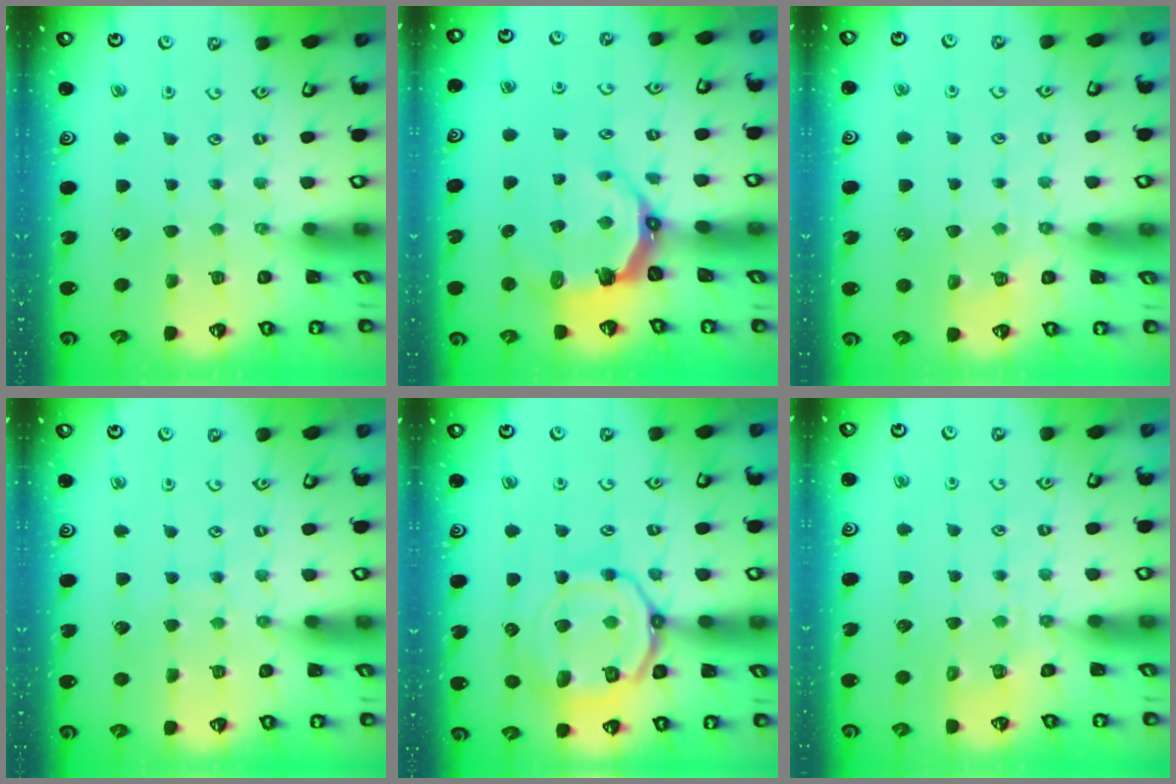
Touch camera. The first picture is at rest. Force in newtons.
{"total": 7.4, "press": 5.6, "slide": 4.8}
{"total": 3.0, "press": 2.6, "slide": 1.5}
{"total": 5.7, "press": 5.7, "slide": 0.5}
{"total": 17.0, "press": 17.0, "slide": 1.6}
{"total": 5.9, "press": 5.8, "slide": 1.0}